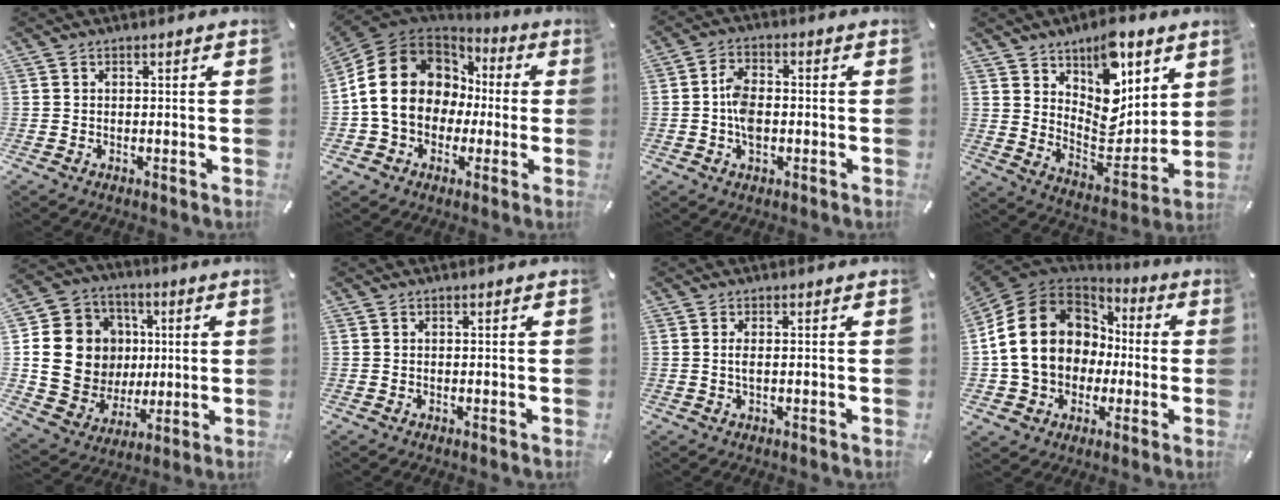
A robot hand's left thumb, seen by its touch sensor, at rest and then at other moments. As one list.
[{"total": 16.9, "force": [-1.6, 14.8, 8.0], "torque": [-0.169, 0.019, -0.026]}, {"total": 6.1, "force": [-1.0, 3.9, 4.5], "torque": [-0.092, 0.008, -0.019]}, {"total": 13.9, "force": [8.2, 8.9, 6.8], "torque": [-0.080, -0.080, 0.149]}, {"total": 17.2, "force": [1.8, 16.0, 6.0], "torque": [-0.116, -0.009, 0.054]}, {"total": 0.0}, {"total": 1.6, "force": [0.1, 0.3, 1.6], "torque": [-0.033, -0.004, 0.001]}, {"total": 18.6, "force": [-0.7, 16.1, 9.4], "torque": [-0.194, 0.017, -0.011]}]